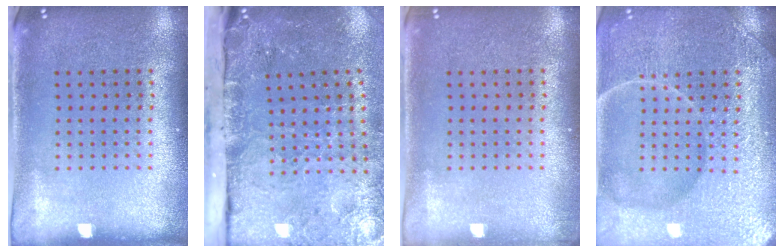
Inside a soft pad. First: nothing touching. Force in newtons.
{"total": 4.8, "press": 3.7, "slide": 3.0}
{"total": 0.8, "press": 0.7, "slide": 0.4}
{"total": 7.4, "press": 7.4, "slide": 0.9}